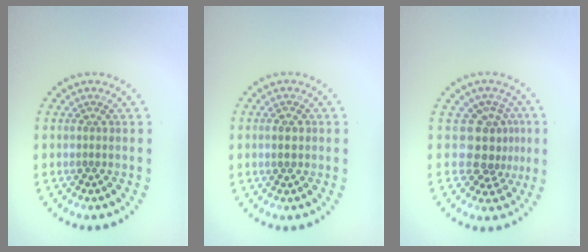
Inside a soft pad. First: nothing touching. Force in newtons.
{"total": 1.8, "press": 1.8, "slide": 0.1}
{"total": 3.4, "press": 2.5, "slide": 2.3}